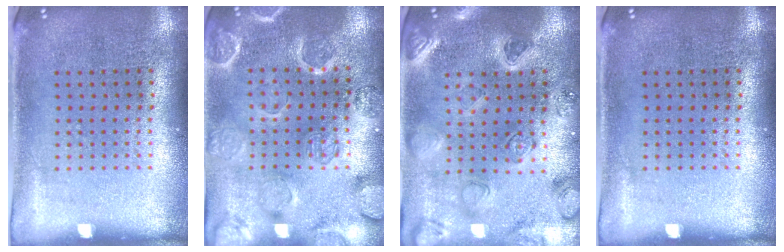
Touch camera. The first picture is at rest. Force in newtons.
{"total": 2.9, "press": 2.8, "slide": 0.3}
{"total": 2.2, "press": 2.2, "slide": 0.4}
{"total": 0.0}